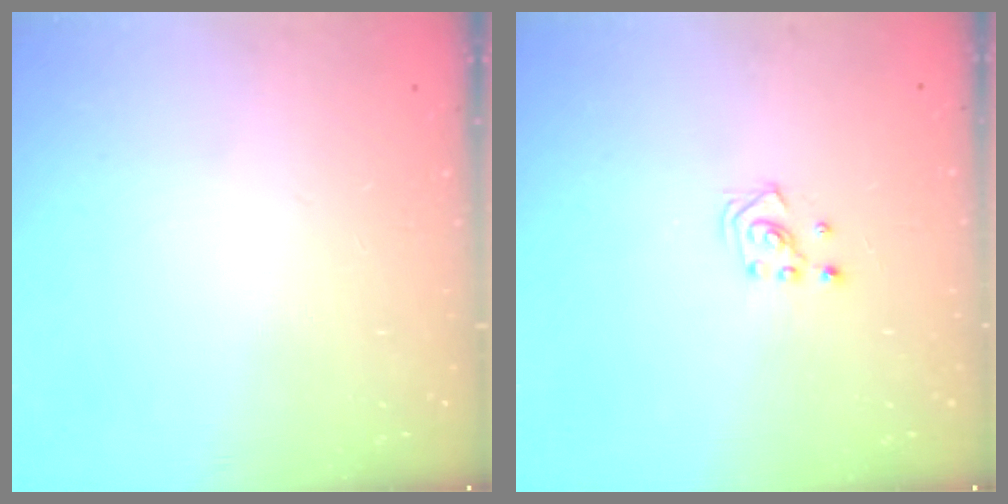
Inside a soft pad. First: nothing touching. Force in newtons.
{"total": 2.6, "press": 2.6, "slide": 0.3}